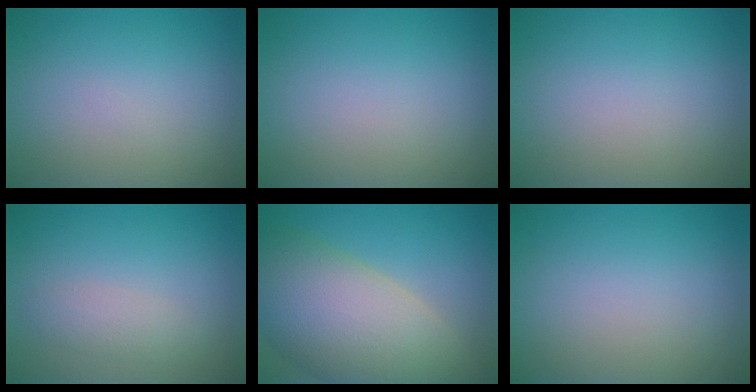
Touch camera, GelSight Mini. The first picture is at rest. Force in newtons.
{"total": 0.0}
{"total": 0.0}
{"total": 1.7, "press": 1.7, "slide": 0.0}
{"total": 11.8, "press": 11.8, "slide": 1.0}
{"total": 0.0}